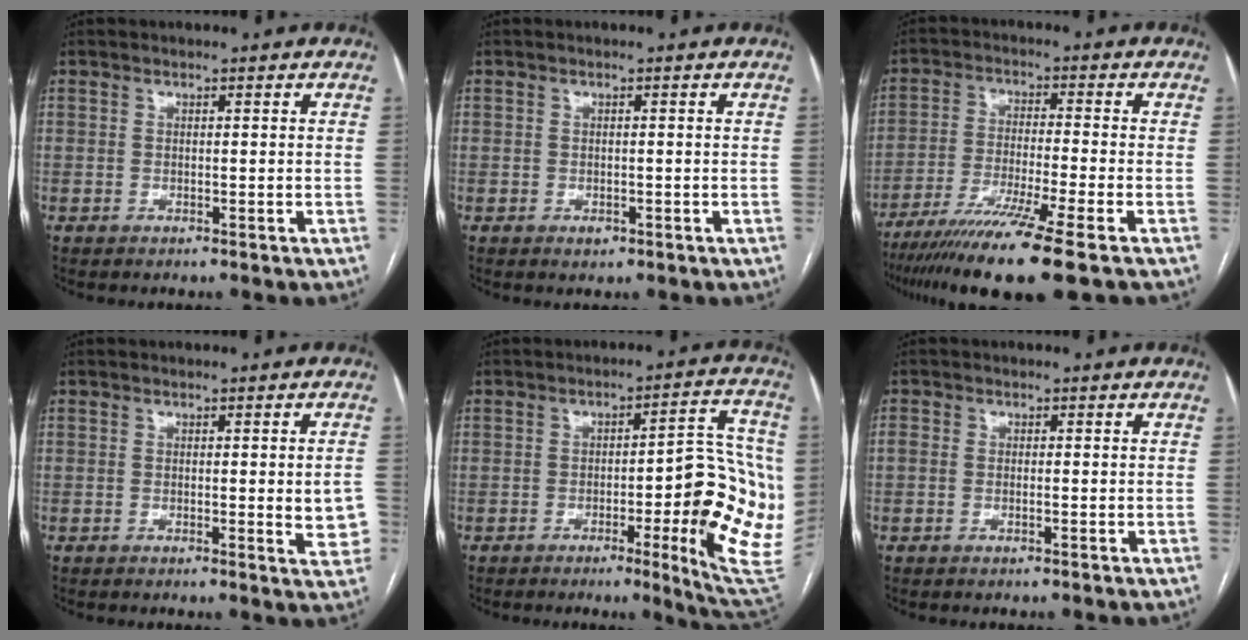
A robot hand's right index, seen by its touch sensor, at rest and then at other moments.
{"total": 1.2, "force": [-0.6, 0.8, 0.6], "torque": [-0.007, 0.001, -0.003]}
{"total": 13.5, "force": [-9.5, -1.4, 9.6], "torque": [-0.176, -0.042, -0.159]}
{"total": 4.4, "force": [-0.4, 1.0, 4.3], "torque": [-0.044, -0.004, -0.004]}
{"total": 15.0, "force": [-2.7, 2.5, 14.5], "torque": [-0.153, 0.012, -0.026]}
{"total": 1.4, "force": [-0.4, 0.7, 1.2], "torque": [-0.028, 0.008, -0.002]}